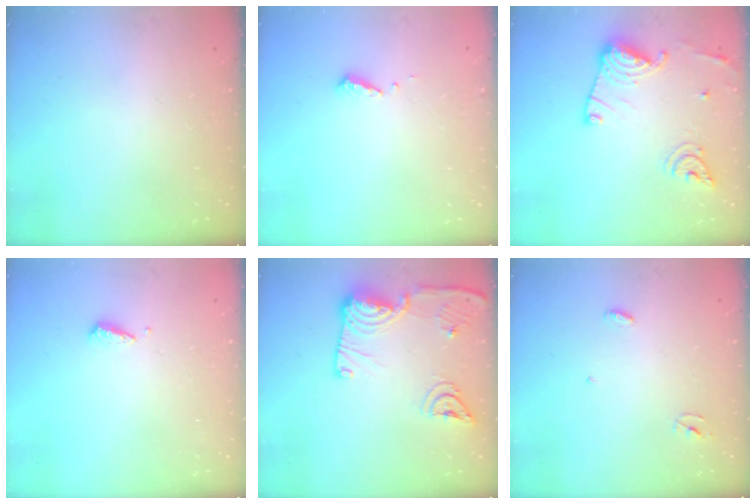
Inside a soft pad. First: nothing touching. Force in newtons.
{"total": 4.2, "press": 4.2, "slide": 0.3}
{"total": 15.7, "press": 15.6, "slide": 1.6}
{"total": 2.9, "press": 2.9, "slide": 0.4}
{"total": 16.4, "press": 16.3, "slide": 2.0}
{"total": 3.3, "press": 3.3, "slide": 0.3}